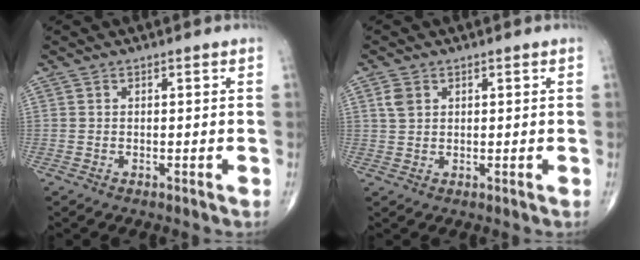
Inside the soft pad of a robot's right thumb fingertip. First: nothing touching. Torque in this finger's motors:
{"motor_torque": [-0.14, 0.44, -0.01, -0.09, 0.02]}